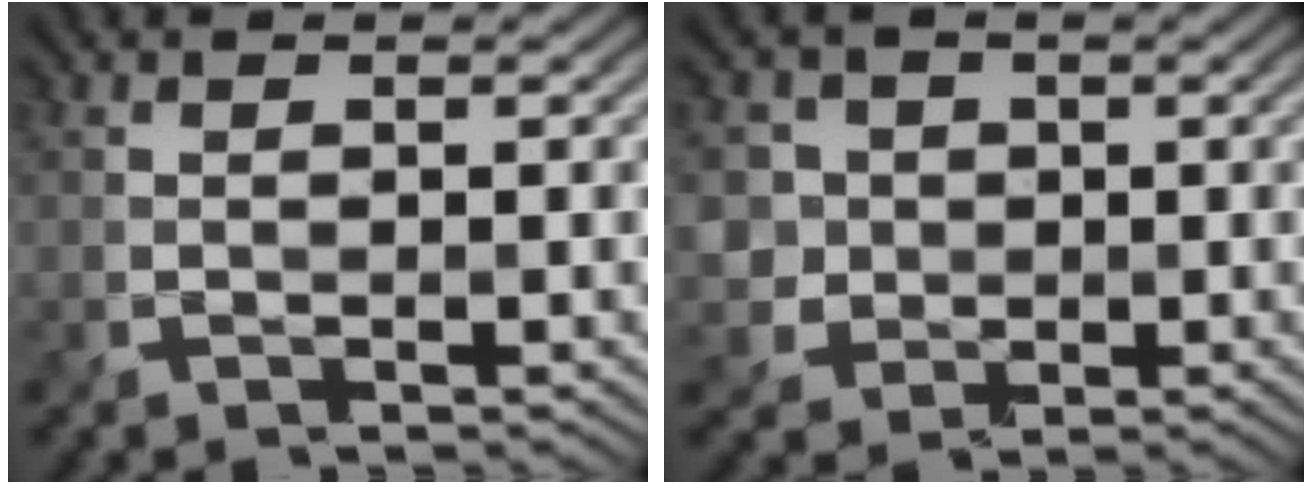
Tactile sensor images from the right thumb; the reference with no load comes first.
{"total": 4.9, "force": [0.9, 4.7, 1.0], "torque": [-0.050, -0.002, 0.018]}